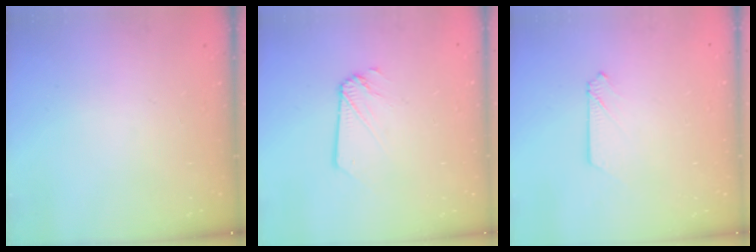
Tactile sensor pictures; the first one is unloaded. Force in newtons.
{"total": 1.2, "press": 1.2, "slide": 0.1}
{"total": 2.6, "press": 2.6, "slide": 0.3}